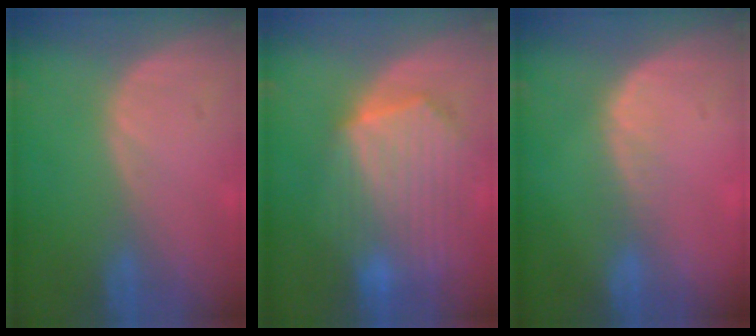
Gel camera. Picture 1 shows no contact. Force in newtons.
{"total": 10.4, "press": 9.1, "slide": 5.1}
{"total": 2.3, "press": 1.6, "slide": 1.6}